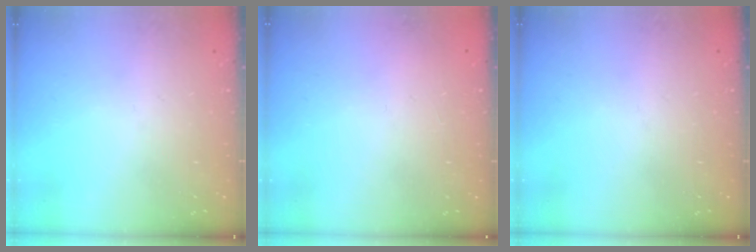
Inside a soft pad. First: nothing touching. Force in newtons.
{"total": 2.2, "press": 2.2, "slide": 0.1}
{"total": 0.0}